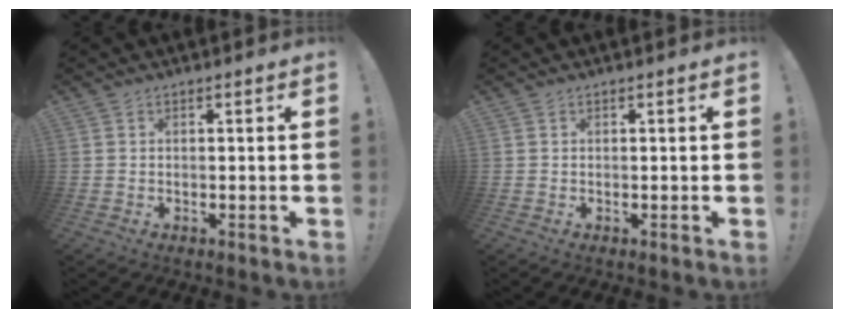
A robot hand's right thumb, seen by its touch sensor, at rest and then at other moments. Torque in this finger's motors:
{"motor_torque": [0.00, 0.00, 0.00, 0.00, 0.00]}